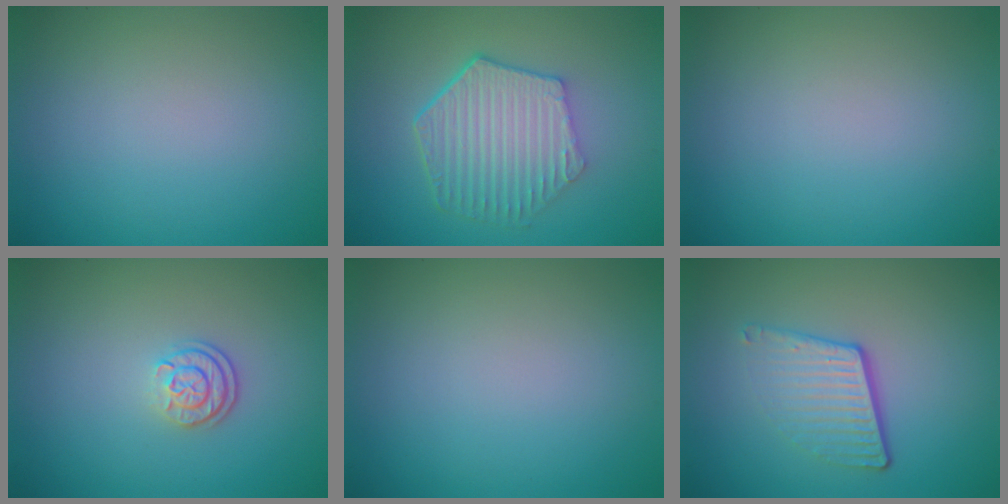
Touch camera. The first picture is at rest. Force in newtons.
{"total": 6.1, "press": 4.6, "slide": 4.1}
{"total": 0.0}
{"total": 2.3, "press": 1.7, "slide": 1.5}
{"total": 0.0}
{"total": 4.1, "press": 2.5, "slide": 3.2}